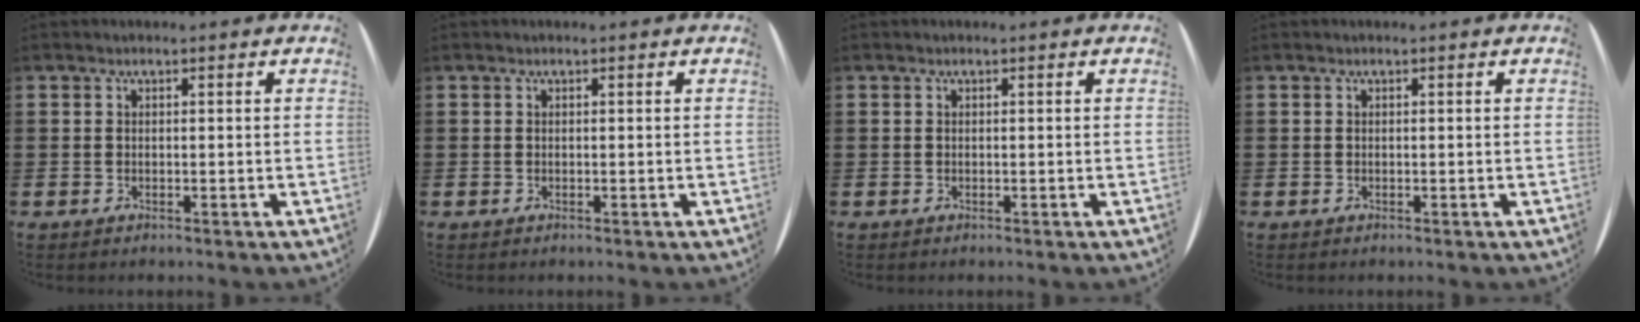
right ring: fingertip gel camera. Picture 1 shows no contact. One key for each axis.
{"total": 0.0}
{"total": 0.0}
{"total": 0.0}